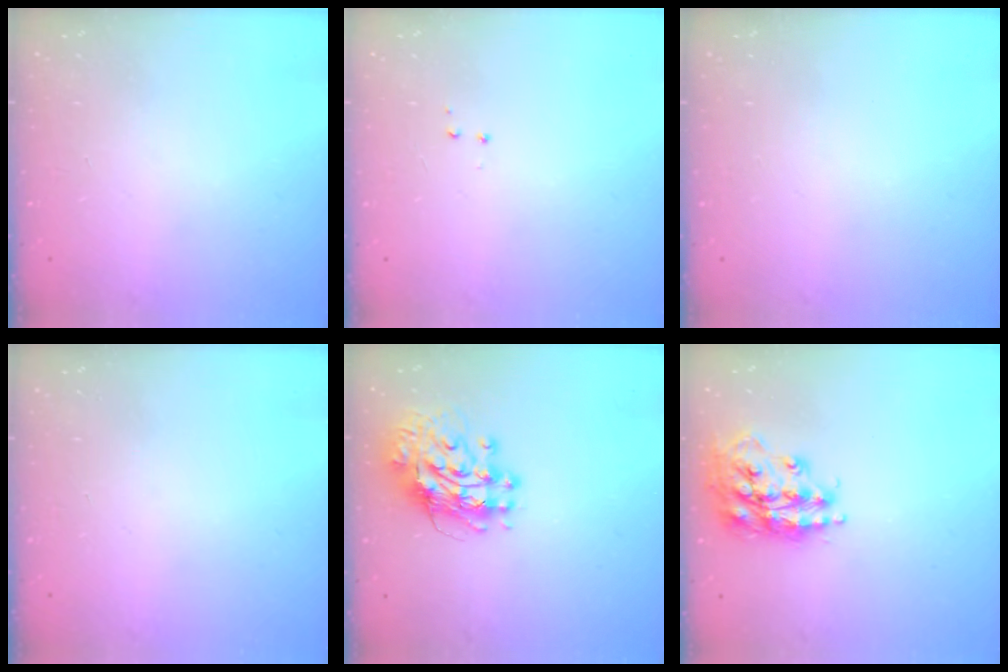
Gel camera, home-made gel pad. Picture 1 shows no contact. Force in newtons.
{"total": 3.5, "press": 3.5, "slide": 0.5}
{"total": 0.0}
{"total": 0.0}
{"total": 12.0, "press": 11.9, "slide": 1.7}
{"total": 17.1, "press": 17.0, "slide": 1.5}